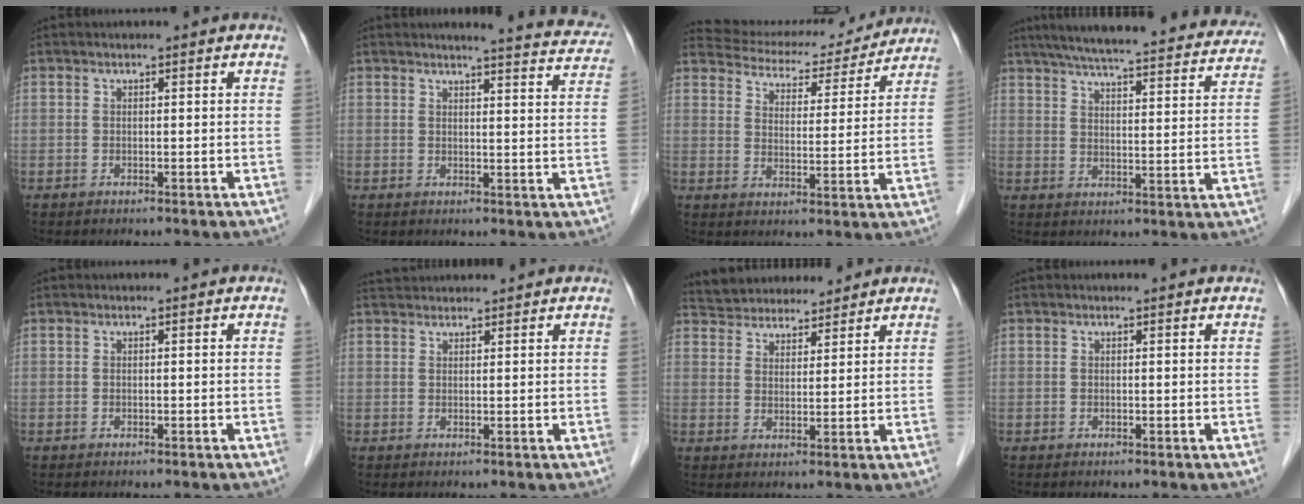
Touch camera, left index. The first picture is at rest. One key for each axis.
{"total": 10.8, "fx": 10.3, "fy": 0.7, "fz": 3.3, "tx": -0.026, "ty": -0.040, "tz": 0.093}
{"total": 15.8, "fx": 15.0, "fy": 3.9, "fz": 2.9, "tx": -0.036, "ty": 0.004, "tz": 0.196}
{"total": 29.3, "fx": 26.1, "fy": 4.4, "fz": 12.6, "tx": -0.201, "ty": -0.021, "tz": 0.323}
{"total": 0.0}
{"total": 3.7, "fx": 3.7, "fy": 0.4, "fz": 0.6, "tx": -0.012, "ty": 0.034, "tz": 0.064}
{"total": 10.4, "fx": 9.7, "fy": 2.8, "fz": 2.3, "tx": -0.036, "ty": 0.025, "tz": 0.157}
{"total": 0.9, "fx": 0.9, "fy": 0.0, "fz": 0.1, "tx": -0.010, "ty": 0.001, "tz": 0.008}